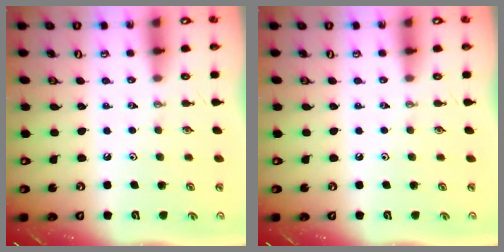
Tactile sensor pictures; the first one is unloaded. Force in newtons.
{"total": 0.0}